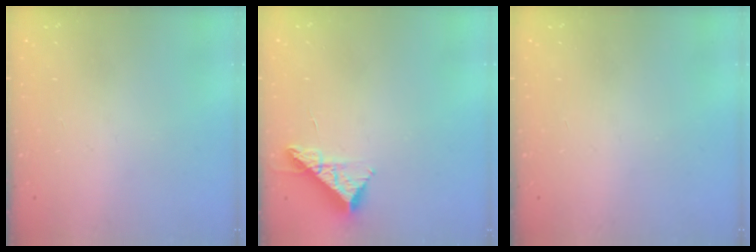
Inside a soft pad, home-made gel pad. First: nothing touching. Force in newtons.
{"total": 8.9, "press": 8.9, "slide": 0.3}
{"total": 0.0}